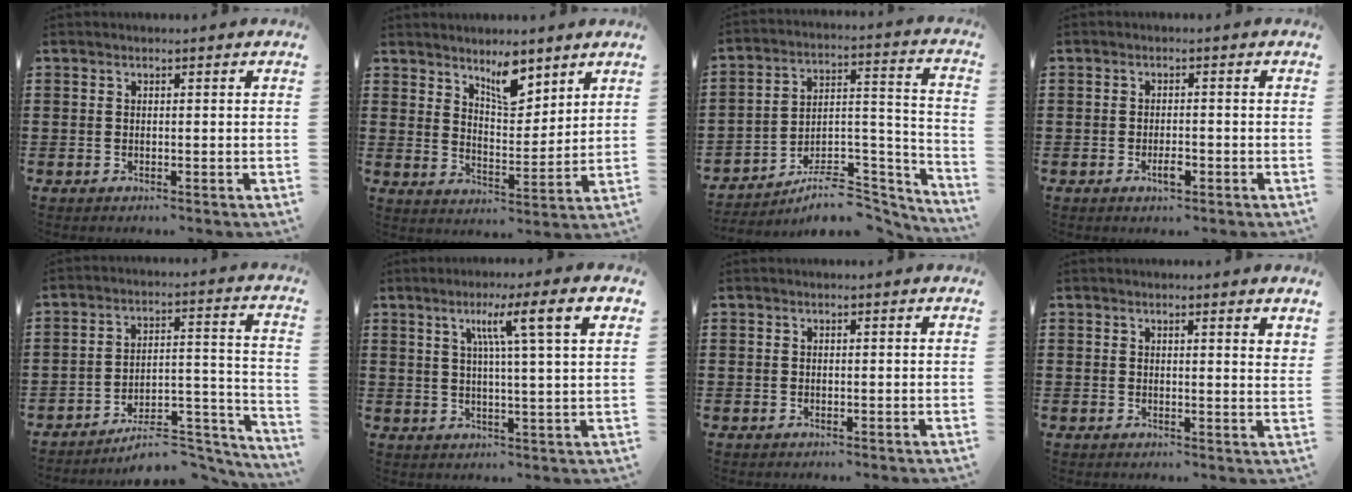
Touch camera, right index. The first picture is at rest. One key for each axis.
{"total": 6.7, "fx": 5.1, "fy": 2.5, "fz": 3.7, "tx": -0.061, "ty": -0.017, "tz": 0.086}
{"total": 8.1, "fx": -6.4, "fy": 3.3, "fz": 3.7, "tx": -0.050, "ty": 0.018, "tz": -0.115}
{"total": 2.6, "fx": -1.2, "fy": 0.8, "fz": 2.1, "tx": -0.046, "ty": -0.003, "tz": -0.023}
{"total": 8.3, "fx": -7.2, "fy": 2.4, "fz": 3.4, "tx": -0.040, "ty": 0.023, "tz": -0.134}
{"total": 8.4, "fx": 3.3, "fy": -0.2, "fz": 7.7, "tx": -0.141, "ty": -0.004, "tz": 0.048}
{"total": 0.0}
{"total": 1.4, "fx": 1.2, "fy": 0.0, "fz": 0.6, "tx": -0.015, "ty": 0.001, "tz": 0.023}